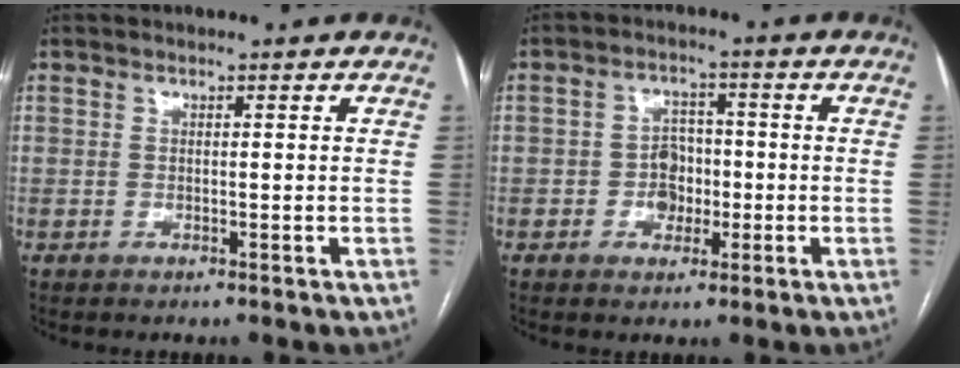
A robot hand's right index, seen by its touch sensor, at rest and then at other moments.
{"total": 4.5, "force": [-1.1, 3.5, 2.6], "torque": [-0.043, 0.012, -0.018]}